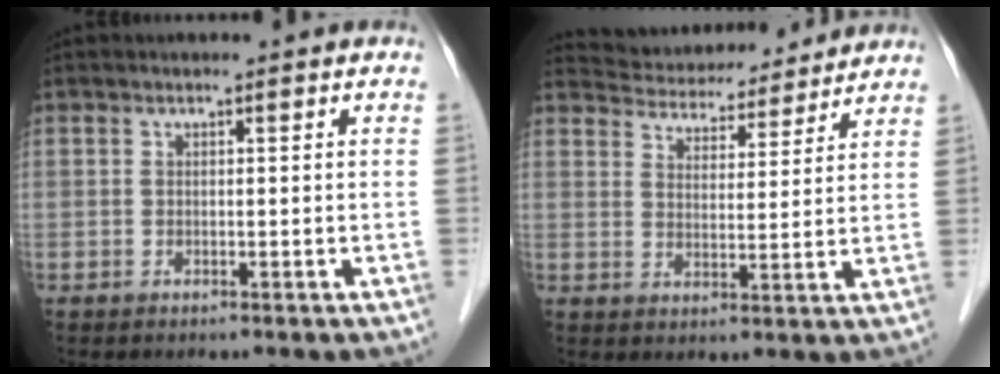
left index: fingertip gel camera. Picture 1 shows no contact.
{"total": 13.2, "force": [12.5, 2.9, 2.7], "torque": [-0.039, 0.020, 0.180]}